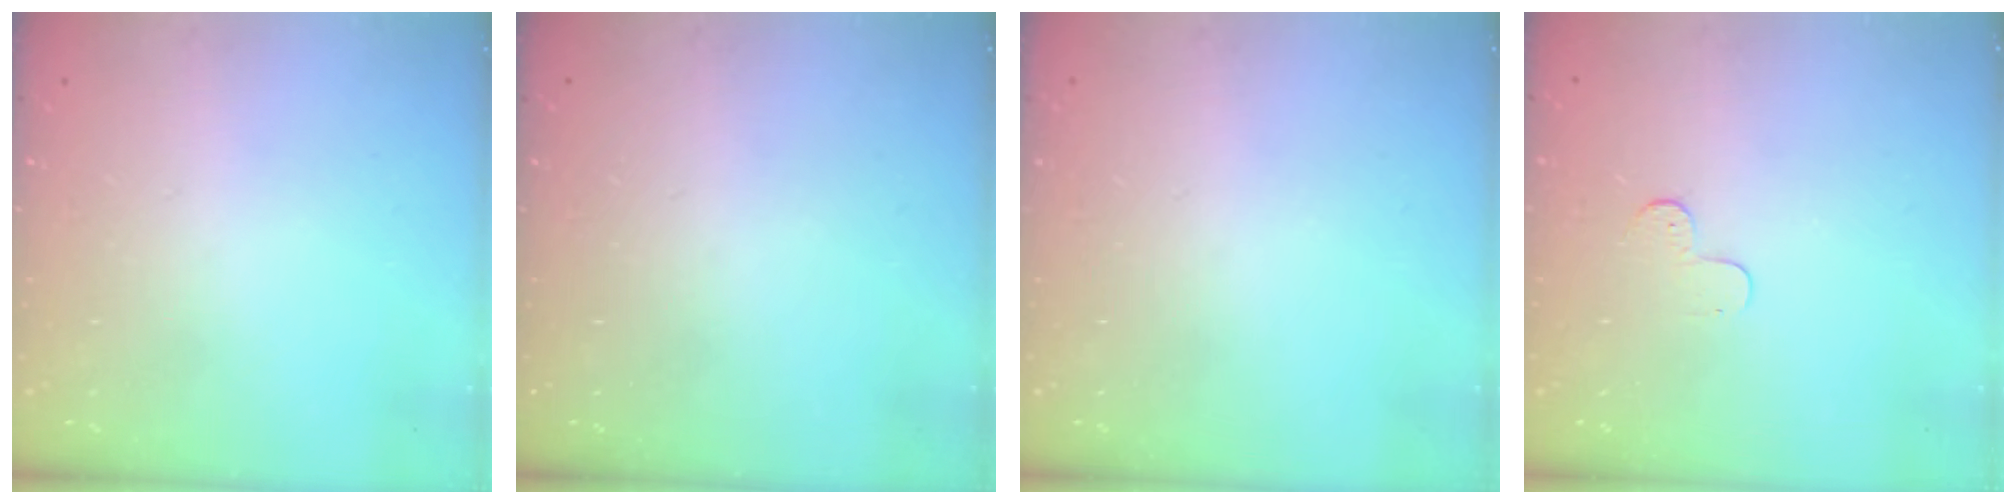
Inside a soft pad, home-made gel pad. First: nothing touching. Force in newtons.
{"total": 0.0}
{"total": 0.0}
{"total": 3.9, "press": 3.9, "slide": 0.4}